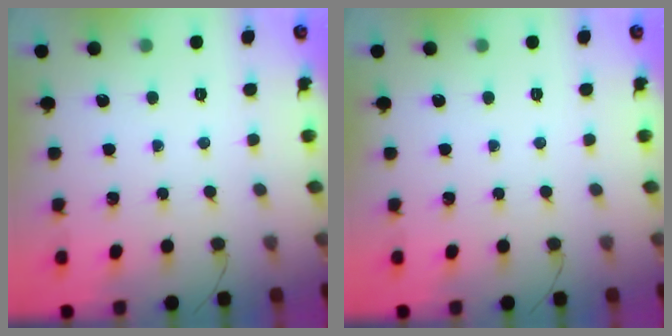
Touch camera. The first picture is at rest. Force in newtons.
{"total": 0.0}